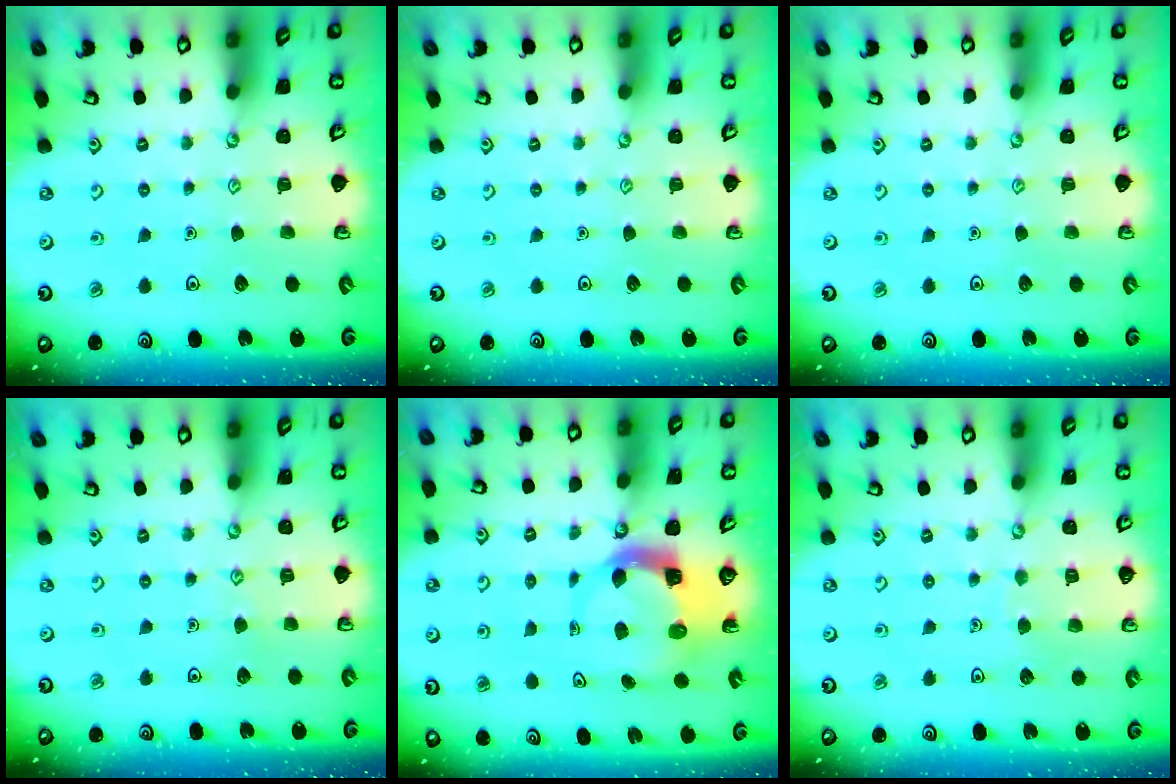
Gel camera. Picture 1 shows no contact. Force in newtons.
{"total": 0.0}
{"total": 0.0}
{"total": 3.4, "press": 3.4, "slide": 0.3}
{"total": 5.7, "press": 5.6, "slide": 1.0}
{"total": 3.5, "press": 3.5, "slide": 0.2}